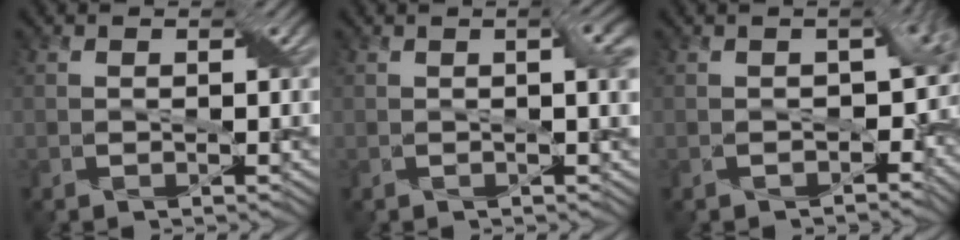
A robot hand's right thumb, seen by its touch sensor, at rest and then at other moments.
{"total": 2.6, "force": [0.0, 0.6, 2.5], "torque": [-0.038, 0.004, -0.004]}
{"total": 7.5, "force": [-1.2, 5.1, 5.4], "torque": [-0.040, -0.029, -0.004]}